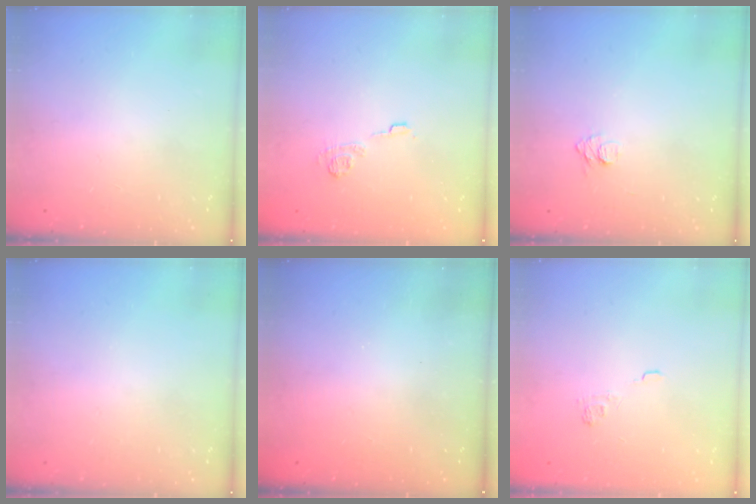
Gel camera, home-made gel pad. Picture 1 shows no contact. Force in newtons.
{"total": 8.0, "press": 7.9, "slide": 1.0}
{"total": 6.4, "press": 6.4, "slide": 0.7}
{"total": 0.0}
{"total": 2.6, "press": 2.4, "slide": 0.8}
{"total": 2.3, "press": 1.8, "slide": 1.3}